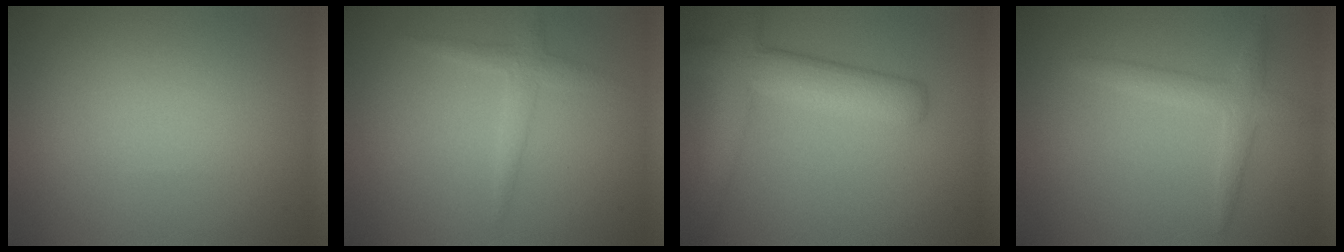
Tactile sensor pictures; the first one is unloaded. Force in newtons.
{"total": 1.8, "press": 1.8, "slide": 0.0}
{"total": 5.4, "press": 5.4, "slide": 0.3}
{"total": 2.4, "press": 2.4, "slide": 0.1}